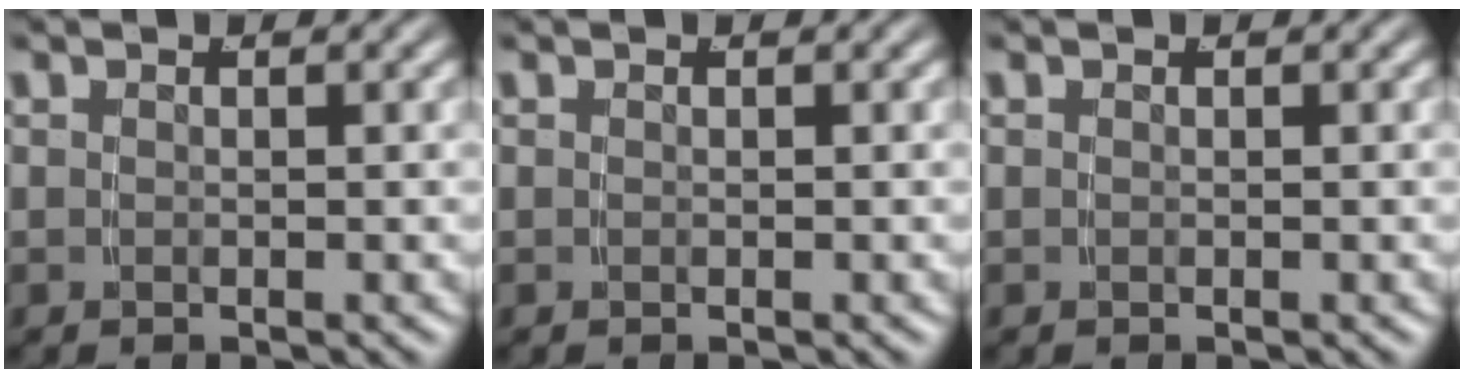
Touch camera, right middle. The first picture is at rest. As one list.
[{"total": 0.0}, {"total": 0.0}]